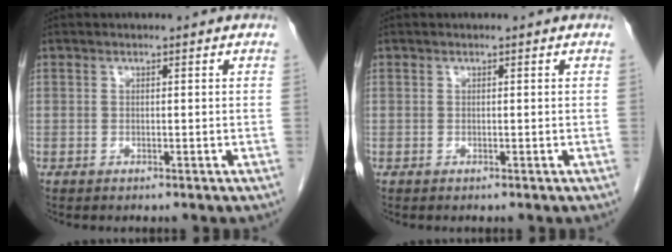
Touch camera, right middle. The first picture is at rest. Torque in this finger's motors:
{"motor_torque": [0.00, 0.00, 0.00, 0.00]}